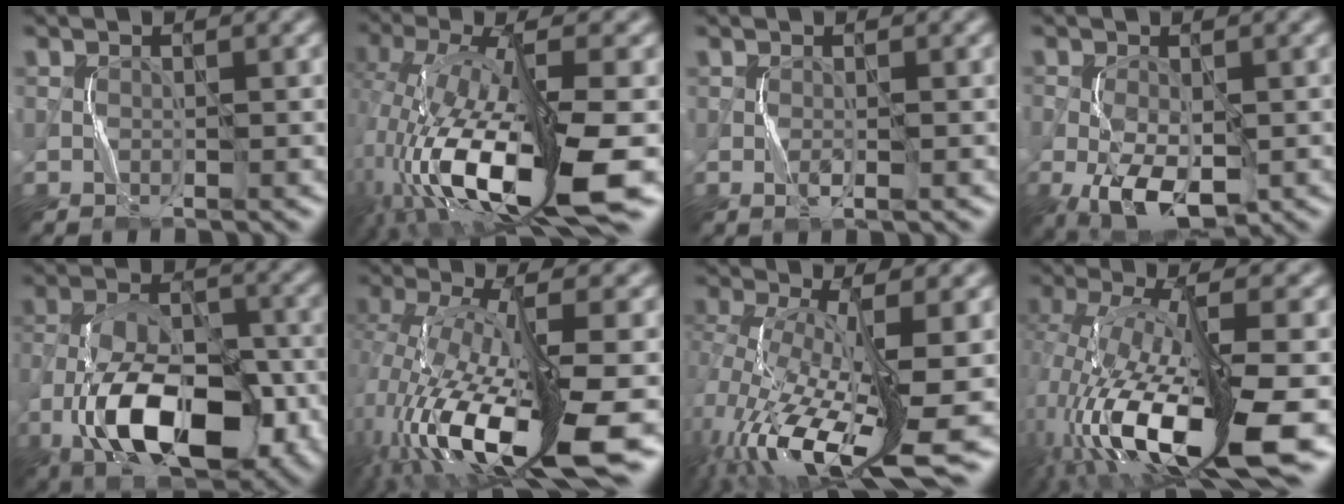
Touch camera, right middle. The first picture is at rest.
{"total": 14.3, "force": [-6.1, 4.6, 12.1], "torque": [-0.249, -0.016, -0.100]}
{"total": 0.7, "force": [-0.2, 0.0, 0.6], "torque": [-0.017, 0.002, -0.004]}
{"total": 6.5, "force": [-2.5, 3.4, 5.0], "torque": [-0.117, -0.016, -0.038]}
{"total": 12.5, "force": [-5.6, 6.5, 9.0], "torque": [-0.160, -0.004, -0.095]}
{"total": 13.6, "force": [-5.5, 3.9, 11.7], "torque": [-0.239, -0.008, -0.088]}
{"total": 12.7, "force": [-4.0, 3.9, 11.4], "torque": [-0.223, -0.007, -0.061]}
{"total": 14.3, "force": [-6.2, 4.3, 12.1], "torque": [-0.249, -0.008, -0.101]}